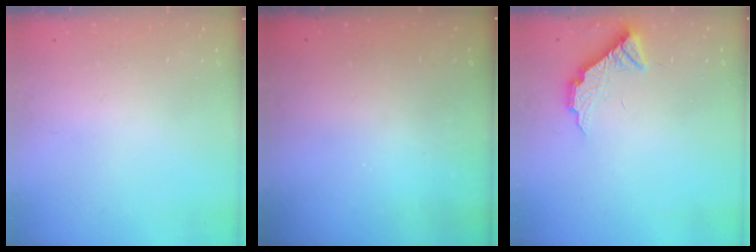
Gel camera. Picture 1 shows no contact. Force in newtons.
{"total": 3.2, "press": 3.2, "slide": 0.1}
{"total": 10.3, "press": 10.3, "slide": 0.2}